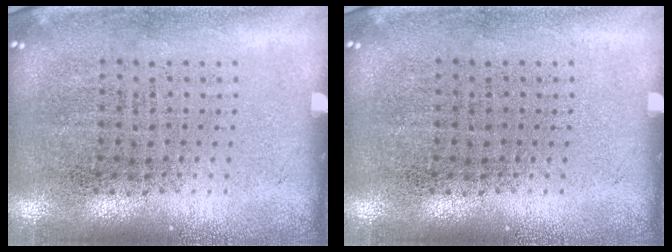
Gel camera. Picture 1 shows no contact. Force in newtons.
{"total": 0.0}